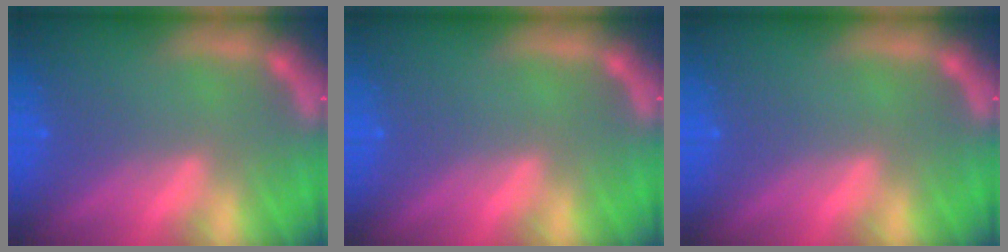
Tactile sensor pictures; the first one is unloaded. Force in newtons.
{"total": 0.0}
{"total": 0.0}